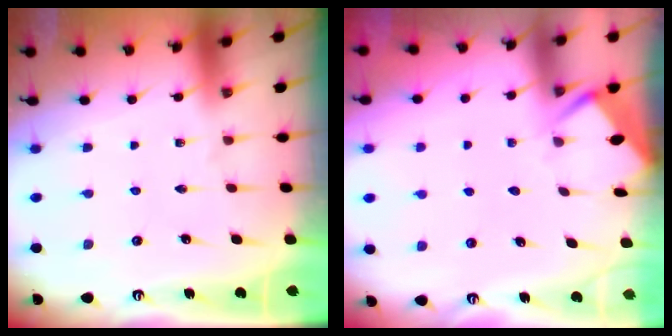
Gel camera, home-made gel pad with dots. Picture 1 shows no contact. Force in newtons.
{"total": 4.2, "press": 4.2, "slide": 0.2}